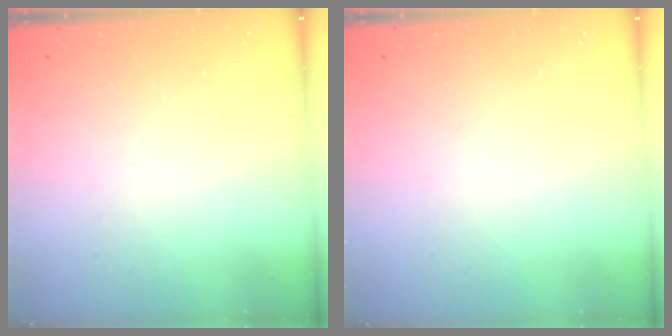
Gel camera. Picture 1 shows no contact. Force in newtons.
{"total": 0.0}